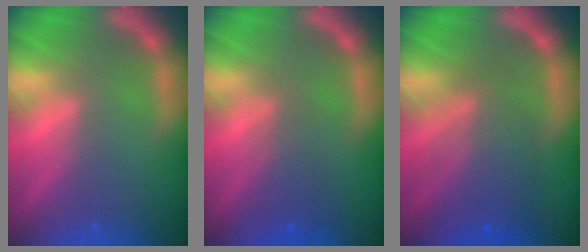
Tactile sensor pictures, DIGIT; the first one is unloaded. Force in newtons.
{"total": 2.5}
{"total": 6.6}